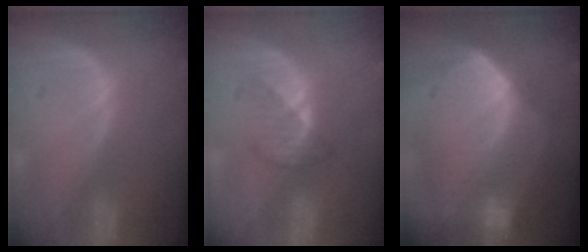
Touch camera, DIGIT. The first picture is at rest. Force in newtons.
{"total": 3.4, "press": 3.2, "slide": 1.3}
{"total": 10.7, "press": 9.4, "slide": 5.1}